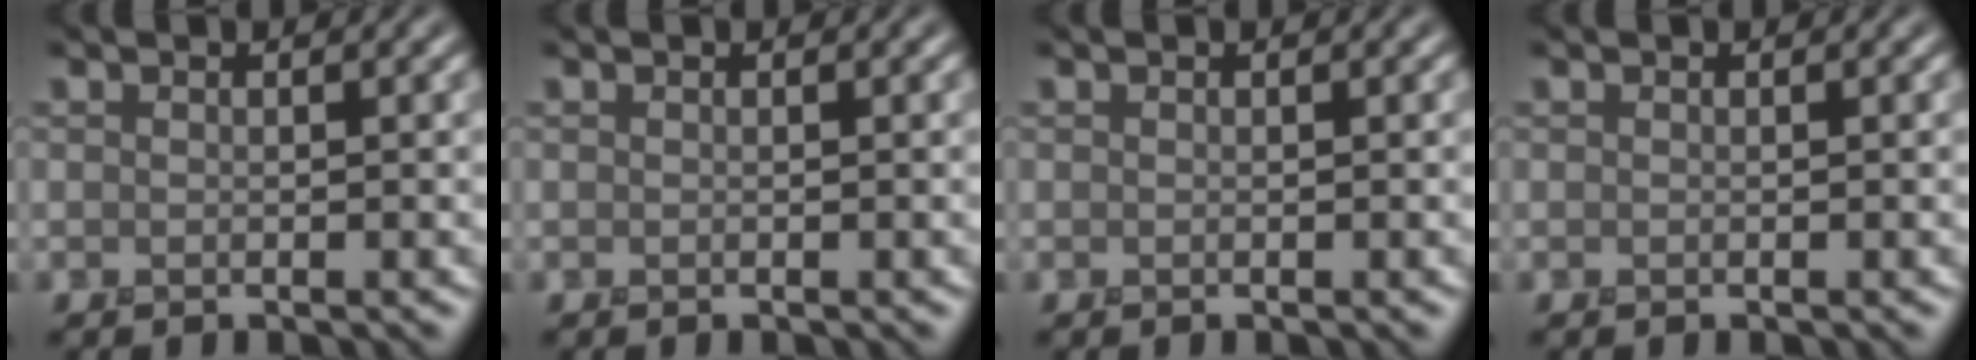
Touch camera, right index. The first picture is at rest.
{"total": 0.0}
{"total": 0.0}
{"total": 0.0}